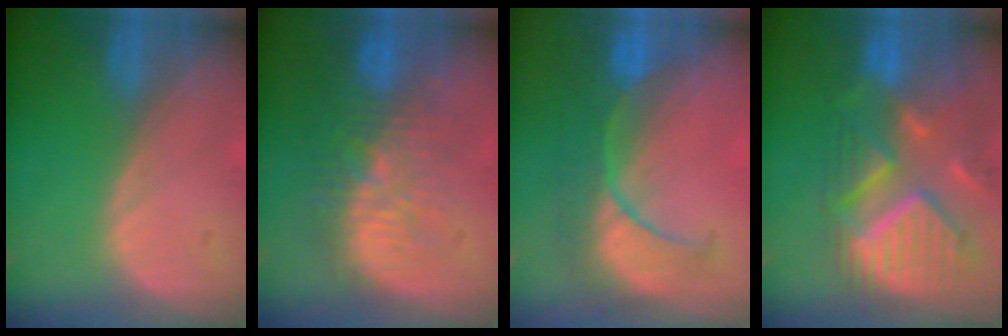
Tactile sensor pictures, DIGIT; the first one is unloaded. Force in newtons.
{"total": 10.4, "press": 9.3, "slide": 4.5}
{"total": 8.5, "press": 8.4, "slide": 1.7}
{"total": 12.2, "press": 10.5, "slide": 6.2}